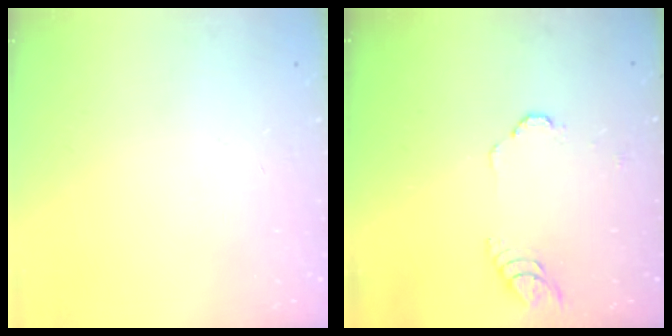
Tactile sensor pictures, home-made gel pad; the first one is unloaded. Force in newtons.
{"total": 4.2, "press": 4.2, "slide": 0.3}